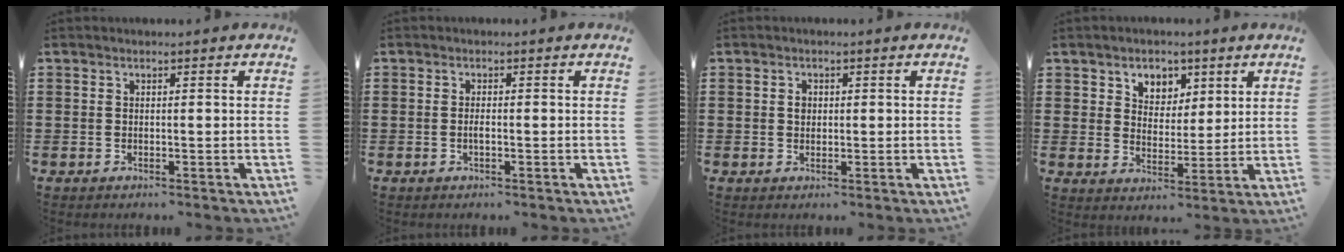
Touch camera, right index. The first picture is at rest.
{"total": 1.1, "force": [-0.3, 0.2, 1.0], "torque": [-0.019, -0.002, -0.005]}
{"total": 1.4, "force": [0.2, 1.1, 0.8], "torque": [-0.018, 0.006, 0.003]}
{"total": 4.5, "force": [2.8, 3.5, 0.4], "torque": [-0.030, 0.007, 0.049]}